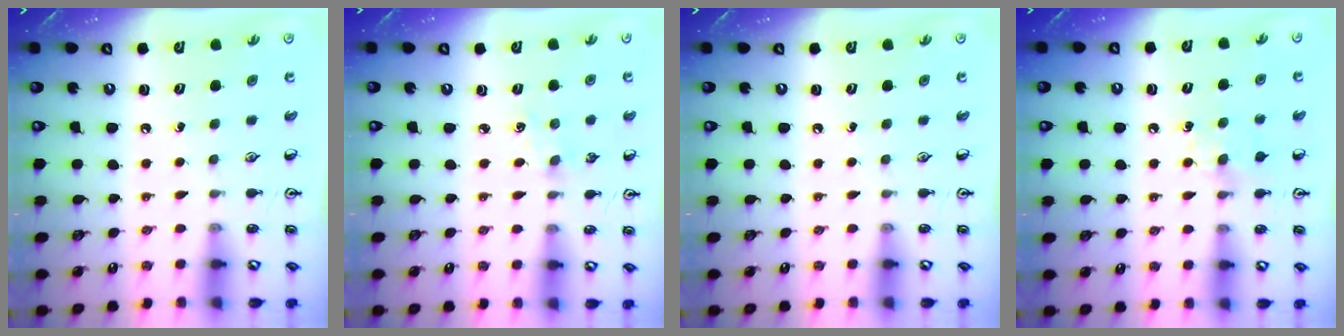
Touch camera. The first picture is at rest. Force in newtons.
{"total": 1.3, "press": 1.3, "slide": 0.3}
{"total": 0.0}
{"total": 6.5, "press": 6.4, "slide": 0.7}